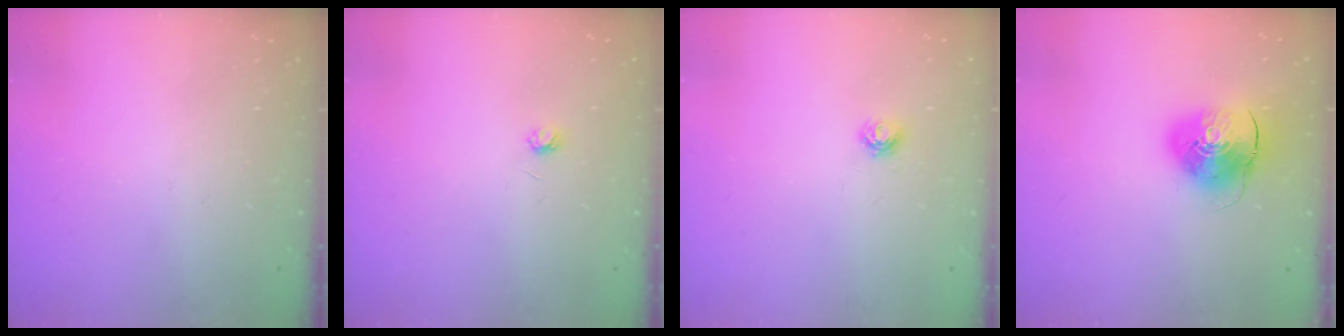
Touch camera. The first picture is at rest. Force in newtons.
{"total": 2.9, "press": 2.9, "slide": 0.3}
{"total": 4.0, "press": 4.0, "slide": 0.5}
{"total": 10.0, "press": 9.8, "slide": 1.6}